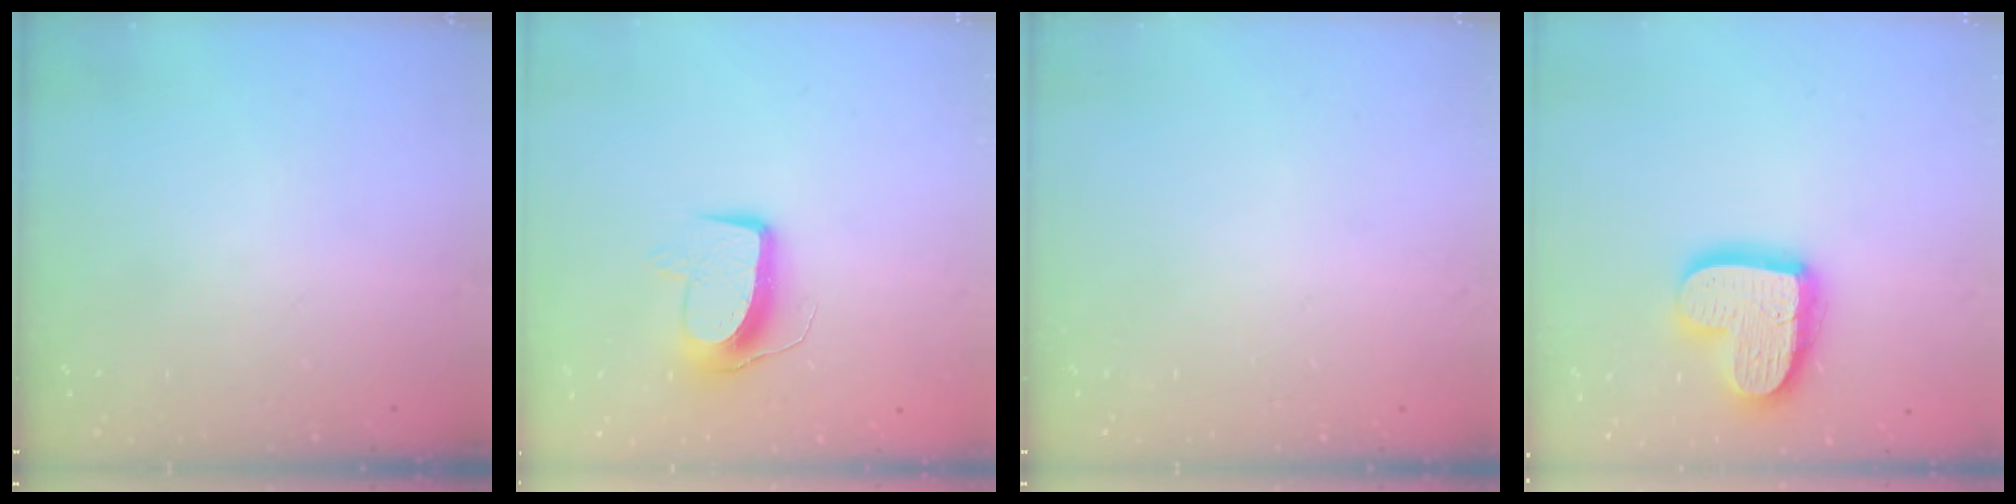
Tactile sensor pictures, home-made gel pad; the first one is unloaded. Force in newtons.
{"total": 10.4, "press": 10.3, "slide": 0.8}
{"total": 0.0}
{"total": 16.4, "press": 16.4, "slide": 1.0}